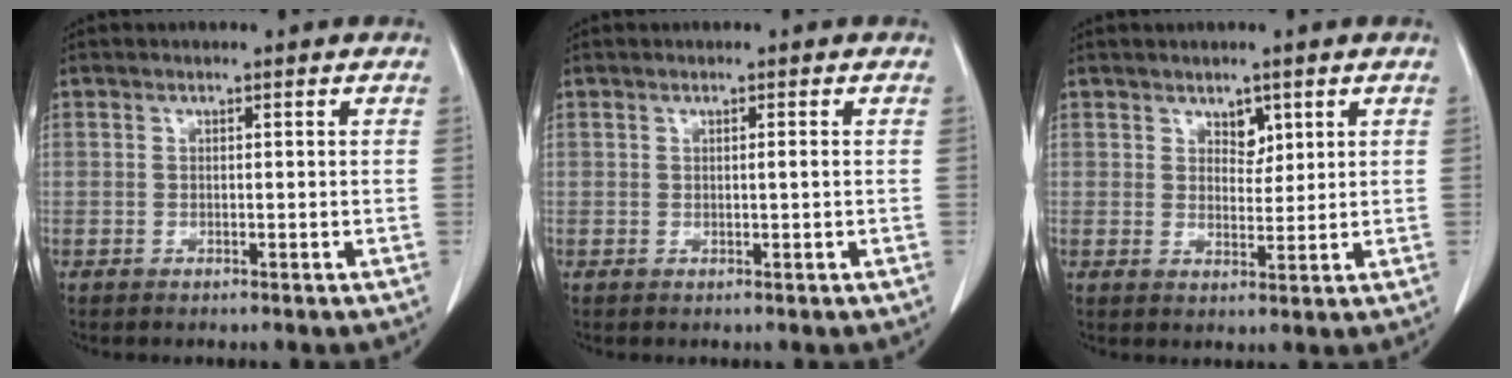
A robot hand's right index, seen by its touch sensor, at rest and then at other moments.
{"total": 0.6, "force": [0.0, -0.2, 0.6], "torque": [-0.008, -0.001, 0.000]}
{"total": 2.6, "force": [1.5, 1.6, 1.4], "torque": [-0.016, -0.003, 0.028]}